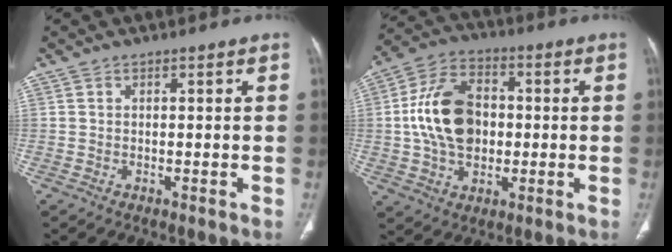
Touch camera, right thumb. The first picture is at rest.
{"total": 14.9, "force": [0.1, 10.4, 10.7], "torque": [-0.178, 0.021, 0.001]}